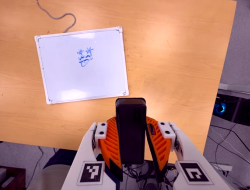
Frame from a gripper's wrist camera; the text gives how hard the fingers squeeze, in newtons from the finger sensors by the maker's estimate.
{"total": 9.3, "left": 7.3, "right": 11.3}